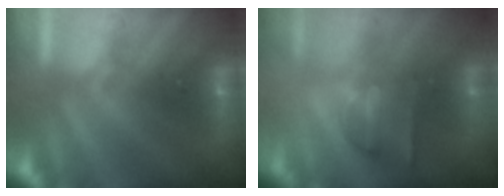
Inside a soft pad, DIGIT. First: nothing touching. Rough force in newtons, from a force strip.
{"total": 2.9}